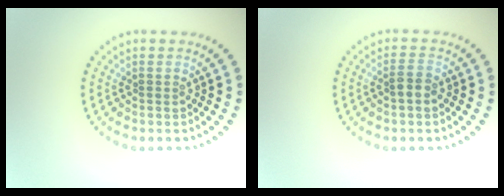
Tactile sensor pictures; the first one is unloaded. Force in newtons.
{"total": 1.4, "press": 1.2, "slide": 0.6}